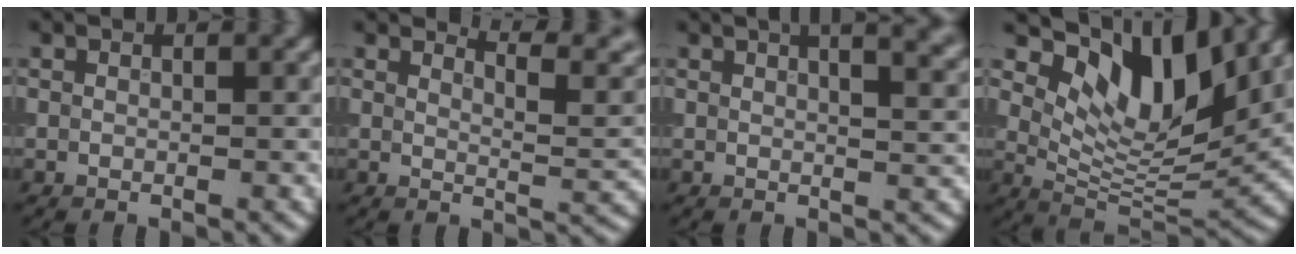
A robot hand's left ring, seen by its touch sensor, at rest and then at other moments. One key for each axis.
{"total": 5.2, "fx": 4.0, "fy": 1.2, "fz": 3.1, "tx": -0.034, "ty": 0.012, "tz": 0.057}
{"total": 10.8, "fx": 5.8, "fy": 5.2, "fz": 7.4, "tx": -0.023, "ty": 0.063, "tz": 0.037}
{"total": 9.4, "fx": 5.0, "fy": 4.3, "fz": 6.8, "tx": -0.114, "ty": -0.006, "tz": 0.090}